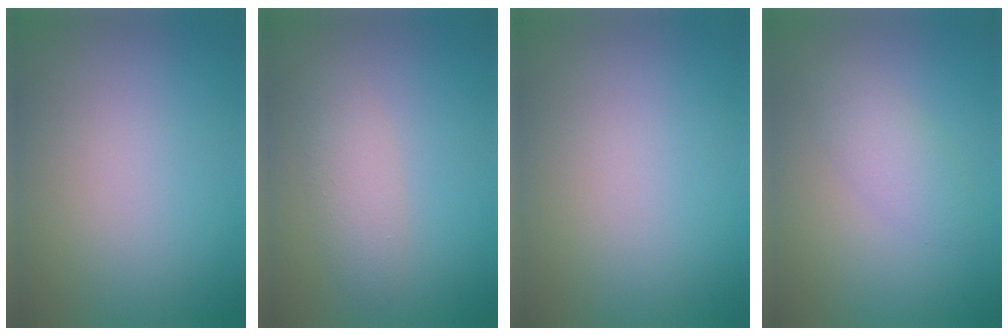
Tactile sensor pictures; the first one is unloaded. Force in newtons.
{"total": 2.2, "press": 2.2, "slide": 0.1}
{"total": 0.0}
{"total": 2.2, "press": 2.2, "slide": 0.1}